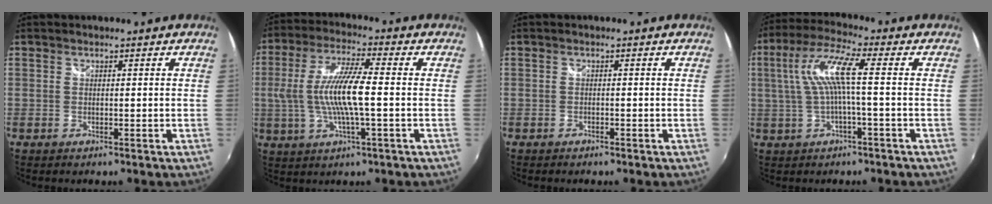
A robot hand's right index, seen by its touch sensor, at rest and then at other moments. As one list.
[{"total": 12.0, "force": [-0.7, 2.0, 11.8], "torque": [-0.229, 0.000, -0.014]}, {"total": 0.9, "force": [-0.8, 0.3, 0.3], "torque": [-0.009, -0.002, -0.015]}, {"total": 8.7, "force": [0.3, 0.6, 8.7], "torque": [-0.173, 0.010, 0.013]}]